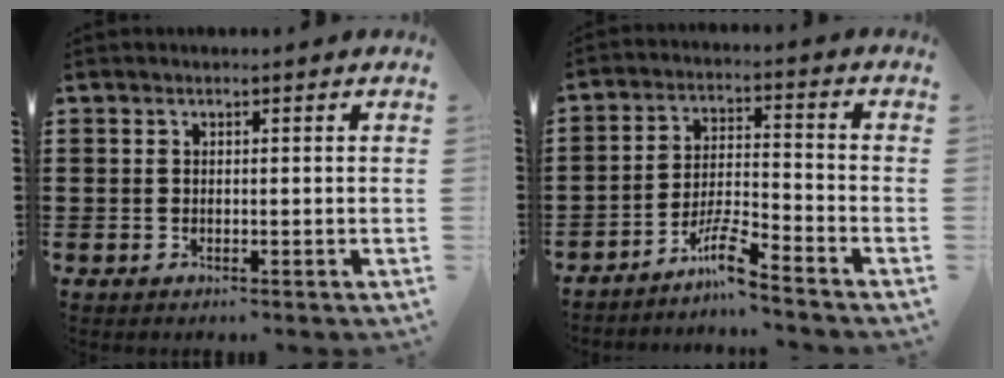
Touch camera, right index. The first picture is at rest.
{"total": 6.6, "force": [-5.5, 0.6, 3.7], "torque": [-0.084, -0.001, -0.109]}